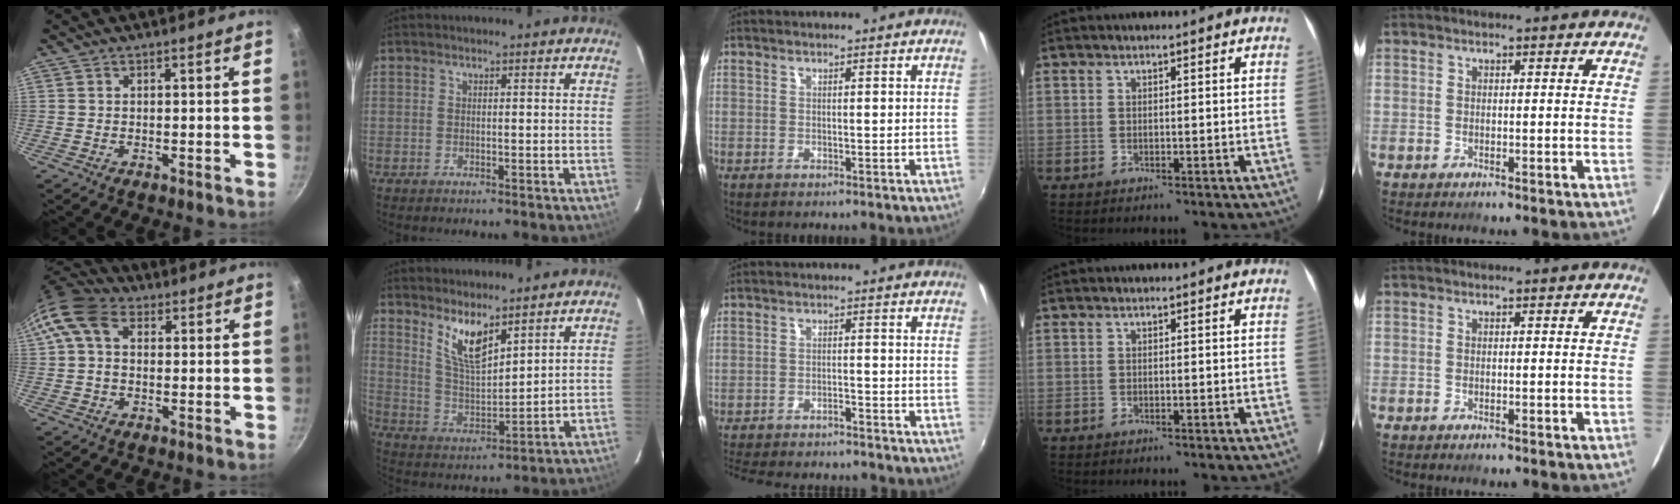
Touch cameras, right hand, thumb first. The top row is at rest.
{"thumb": {"total": 10.0, "force": [2.6, 7.0, 6.7], "torque": [-0.122, 0.014, 0.030]}, "index": {"total": 8.6, "force": [5.9, 2.6, 5.7], "torque": [-0.106, -0.008, 0.124]}, "middle": {"total": 13.1, "force": [-11.7, 3.5, 5.0], "torque": [-0.120, -0.006, -0.171]}}